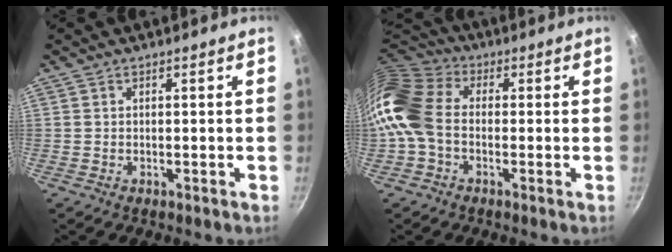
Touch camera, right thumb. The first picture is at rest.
{"total": 11.4, "force": [-1.3, 8.1, 7.9], "torque": [-0.142, 0.027, -0.047]}